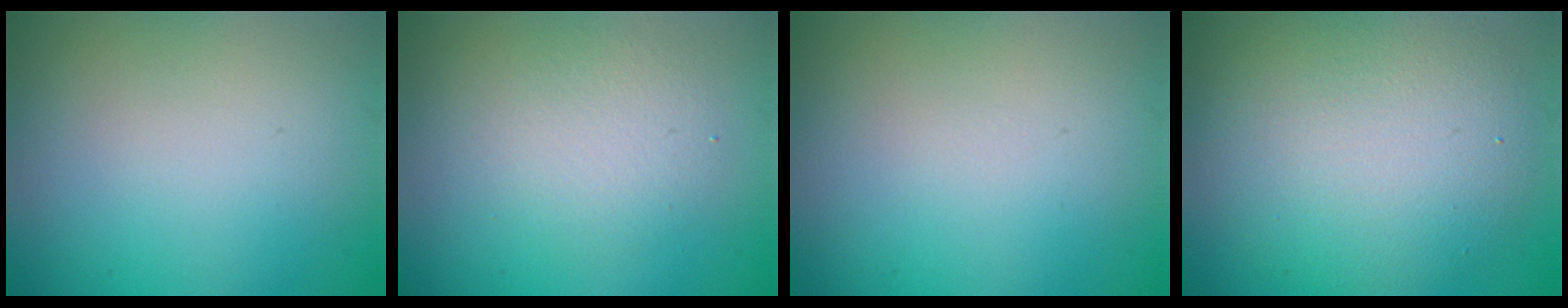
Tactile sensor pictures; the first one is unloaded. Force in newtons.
{"total": 2.9, "press": 2.8, "slide": 0.2}
{"total": 0.0}
{"total": 7.8, "press": 7.8, "slide": 0.6}